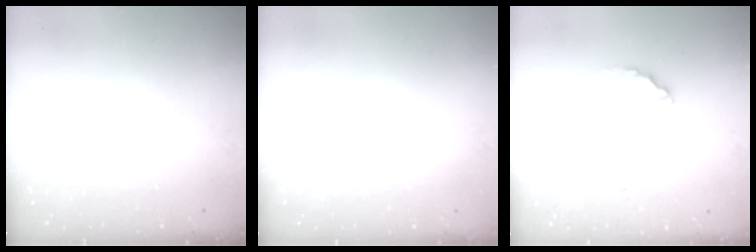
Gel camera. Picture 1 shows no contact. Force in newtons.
{"total": 2.2, "press": 2.2, "slide": 0.1}
{"total": 2.1, "press": 2.1, "slide": 0.1}